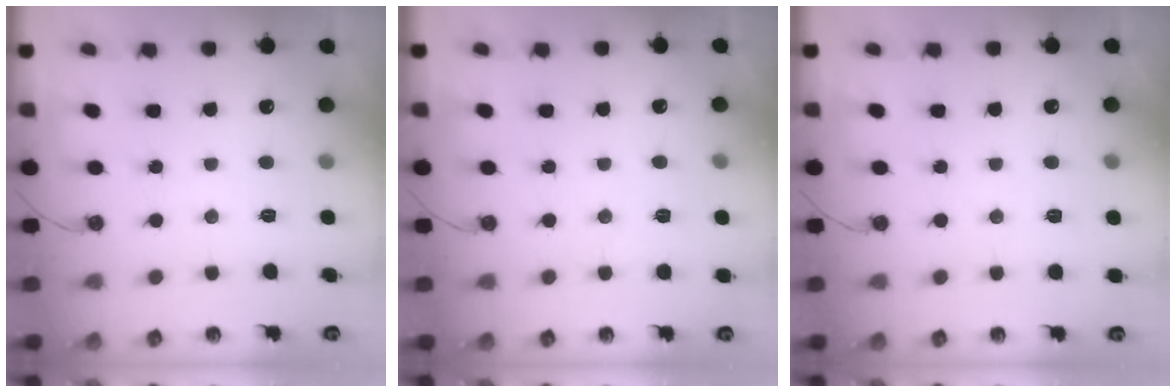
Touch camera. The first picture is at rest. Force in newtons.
{"total": 6.2, "press": 3.8, "slide": 4.9}
{"total": 1.9, "press": 1.9, "slide": 0.4}